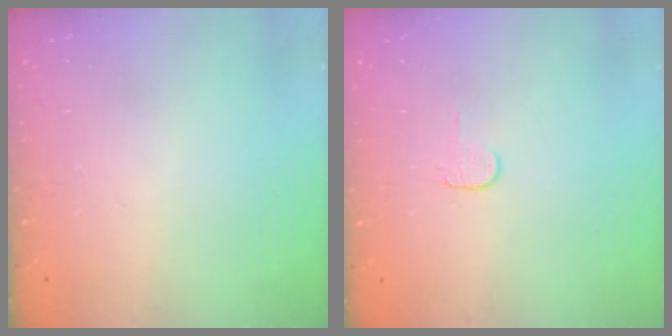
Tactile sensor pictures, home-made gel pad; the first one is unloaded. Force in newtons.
{"total": 3.7, "press": 3.7, "slide": 0.4}